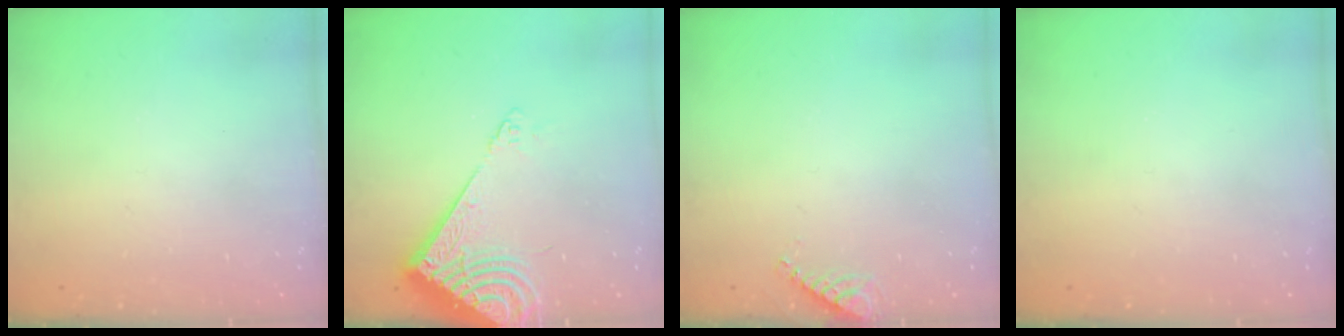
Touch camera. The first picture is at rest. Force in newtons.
{"total": 8.8, "press": 8.7, "slide": 1.4}
{"total": 7.3, "press": 7.3, "slide": 0.8}
{"total": 0.0}